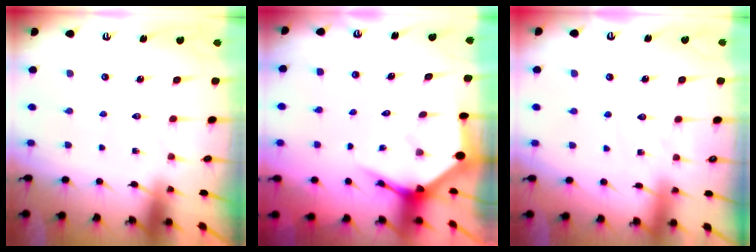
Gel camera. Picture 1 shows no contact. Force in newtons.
{"total": 3.7, "press": 3.7, "slide": 0.5}
{"total": 5.1, "press": 5.1, "slide": 0.6}